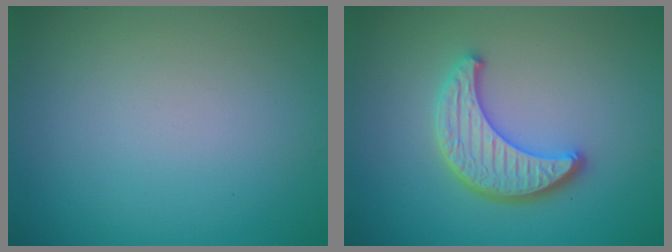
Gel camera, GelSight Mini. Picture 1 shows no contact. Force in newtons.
{"total": 4.1, "press": 3.6, "slide": 1.9}